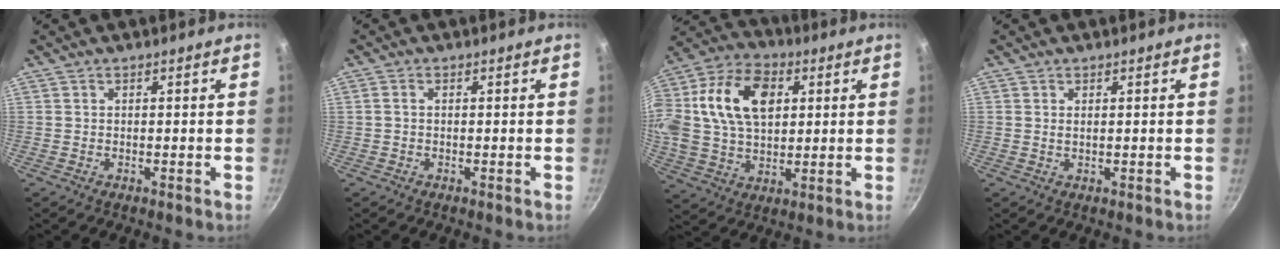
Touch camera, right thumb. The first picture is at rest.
{"total": 0.6, "force": [0.0, 0.4, 0.4], "torque": [-0.010, 0.005, -0.003]}
{"total": 20.8, "force": [4.9, 13.8, 14.7], "torque": [-0.270, 0.019, 0.077]}
{"total": 0.8, "force": [0.5, 0.3, 0.6], "torque": [-0.011, -0.004, 0.008]}